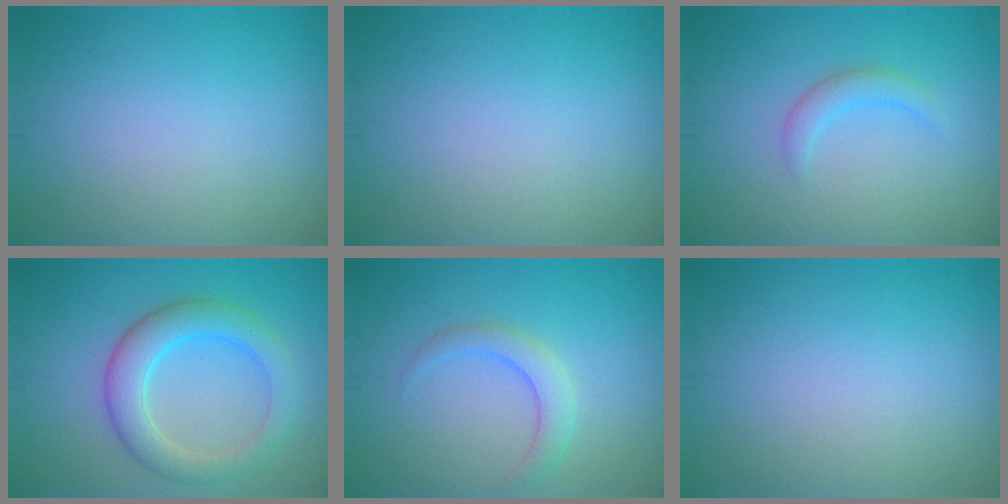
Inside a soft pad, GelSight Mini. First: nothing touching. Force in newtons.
{"total": 0.0}
{"total": 1.7, "press": 1.7, "slide": 0.3}
{"total": 5.0, "press": 5.0, "slide": 0.1}
{"total": 2.3, "press": 2.3, "slide": 0.0}
{"total": 0.0}